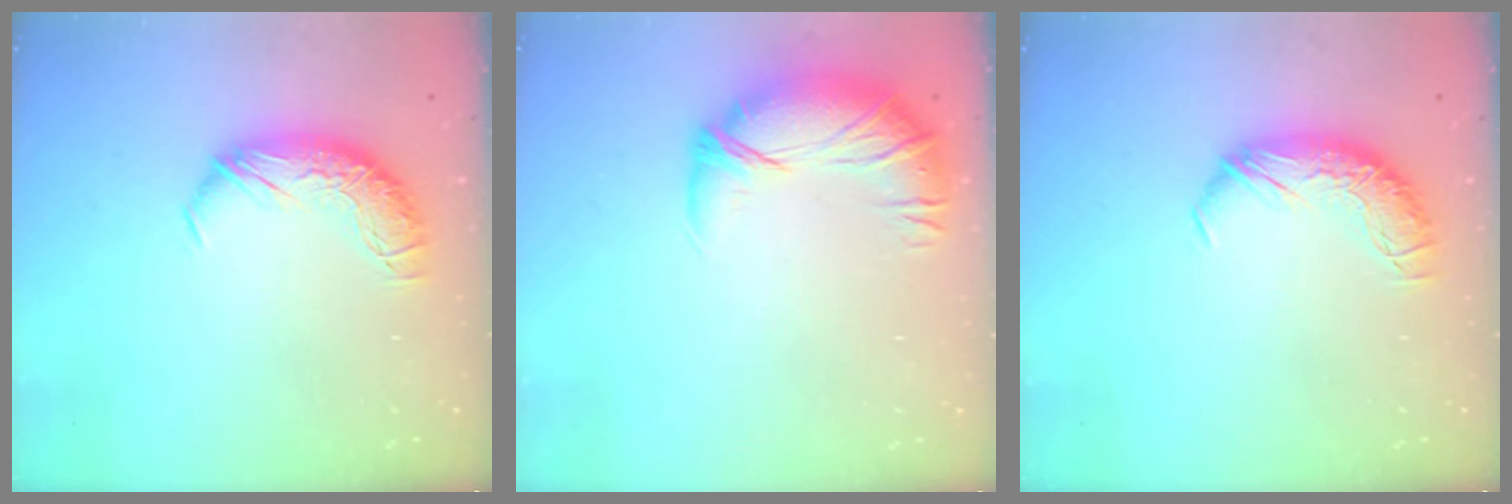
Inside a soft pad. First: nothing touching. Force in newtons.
{"total": 3.1, "press": 2.3, "slide": 2.1}
{"total": 0.0}